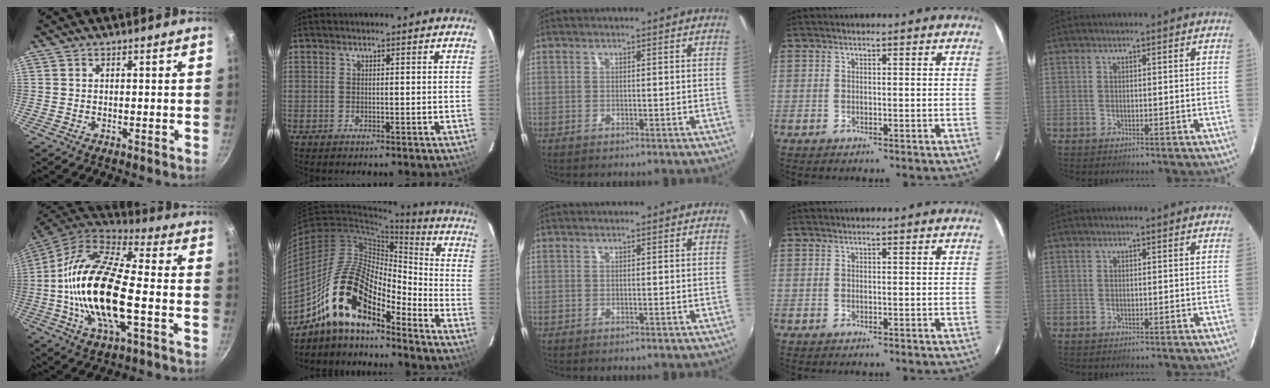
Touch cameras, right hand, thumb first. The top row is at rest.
{"thumb": {"total": 22.1, "force": [-2.8, 8.8, 20.0], "torque": [-0.384, 0.025, -0.072]}, "index": {"total": 17.0, "force": [-12.2, 5.9, 10.2], "torque": [-0.194, 0.007, -0.241]}}